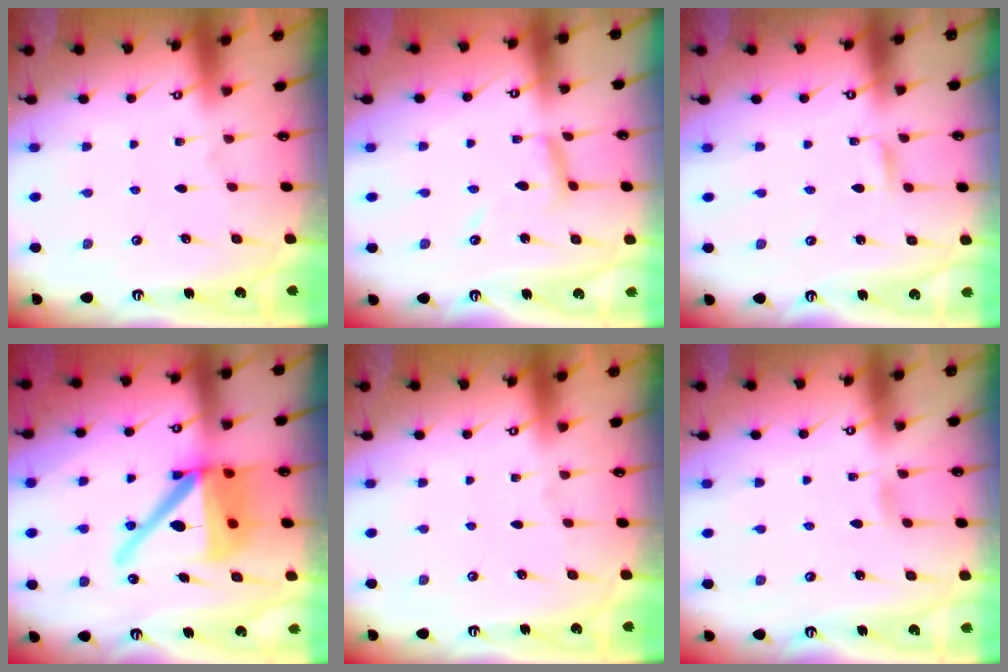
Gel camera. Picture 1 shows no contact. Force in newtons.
{"total": 8.1, "press": 8.0, "slide": 0.2}
{"total": 1.4, "press": 1.4, "slide": 0.1}
{"total": 19.5, "press": 19.3, "slide": 2.5}
{"total": 0.0}
{"total": 2.5, "press": 2.5, "slide": 0.3}